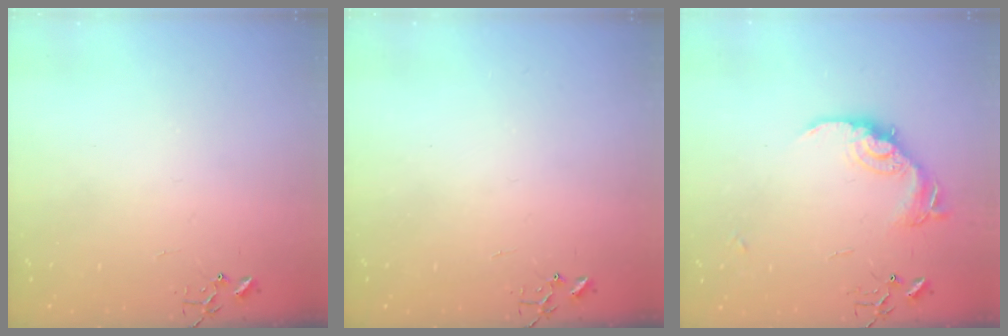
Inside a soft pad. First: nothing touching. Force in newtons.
{"total": 0.0}
{"total": 15.0, "press": 15.0, "slide": 0.8}